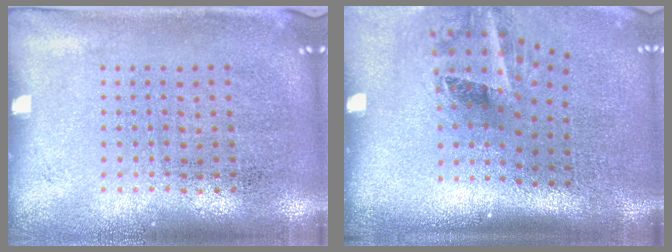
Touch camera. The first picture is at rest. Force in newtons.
{"total": 2.0, "press": 1.3, "slide": 1.5}